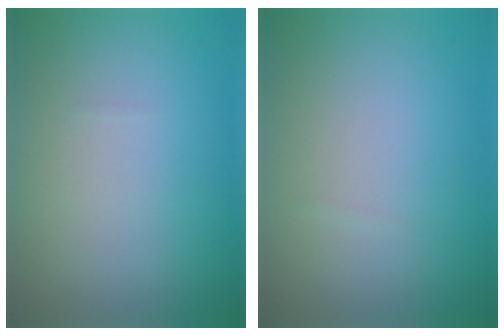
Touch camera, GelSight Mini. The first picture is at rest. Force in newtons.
{"total": 0.0}